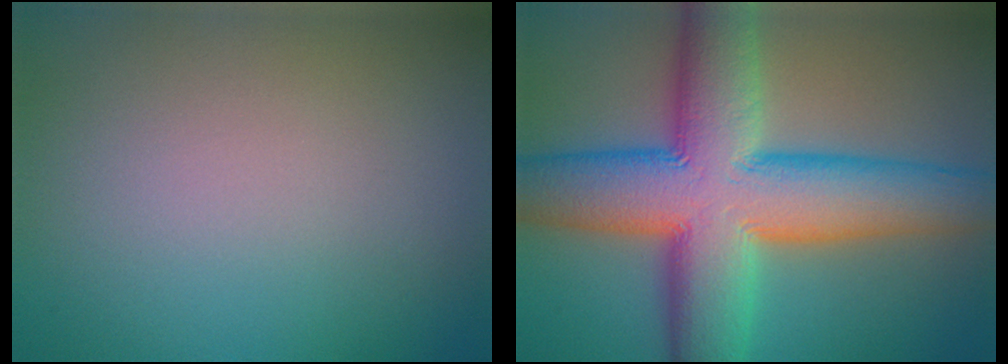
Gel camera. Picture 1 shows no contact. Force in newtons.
{"total": 14.3, "press": 14.3, "slide": 0.8}